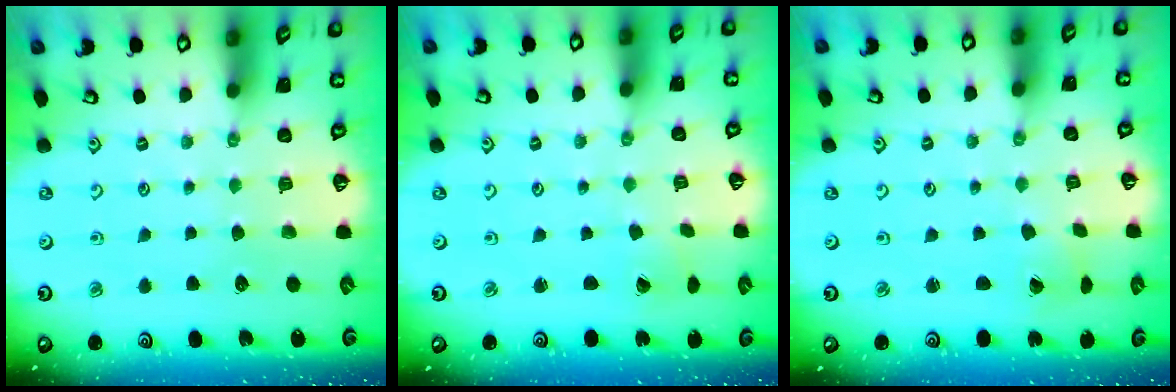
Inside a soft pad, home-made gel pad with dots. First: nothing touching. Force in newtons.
{"total": 0.6, "press": 0.6, "slide": 0.0}
{"total": 1.3, "press": 1.3, "slide": 0.3}